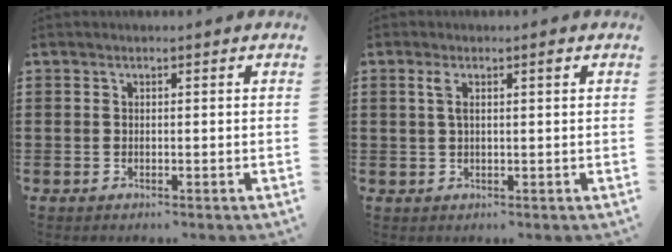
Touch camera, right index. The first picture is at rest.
{"total": 2.4, "force": [0.7, 0.4, 2.3], "torque": [-0.046, 0.003, 0.009]}